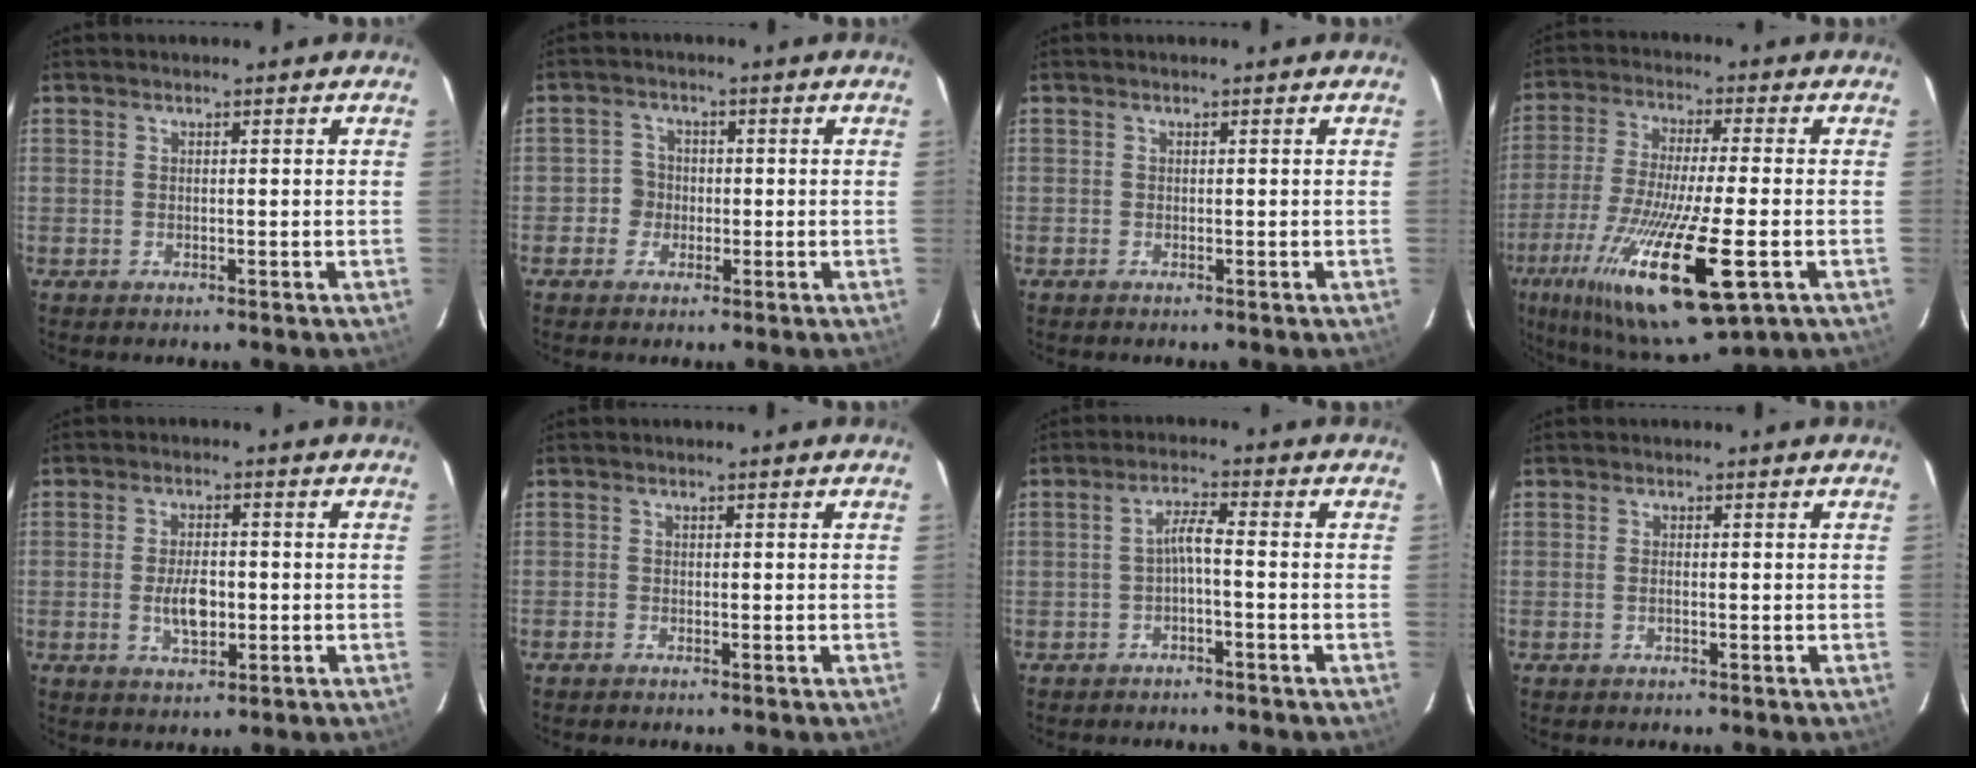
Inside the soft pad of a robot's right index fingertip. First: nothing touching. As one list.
[{"total": 3.4, "force": [-1.1, 3.3, 0.2], "torque": [0.002, 0.013, -0.021]}, {"total": 0.0}, {"total": 22.5, "force": [-9.8, 4.5, 19.8], "torque": [-0.394, -0.070, -0.174]}, {"total": 5.8, "force": [-1.1, 2.9, 4.9], "torque": [-0.094, -0.002, -0.017]}, {"total": 0.6, "force": [-0.5, 0.4, 0.0], "torque": [-0.004, 0.000, -0.011]}, {"total": 2.9, "force": [-1.4, 0.0, 2.6], "torque": [-0.055, 0.008, -0.026]}, {"total": 0.9, "force": [-0.3, 0.4, 0.8], "torque": [-0.018, 0.001, -0.006]}]